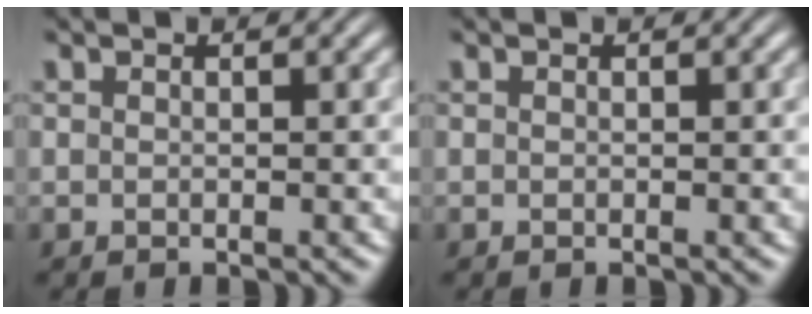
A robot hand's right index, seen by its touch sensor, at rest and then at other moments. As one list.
[{"total": 0.0}]